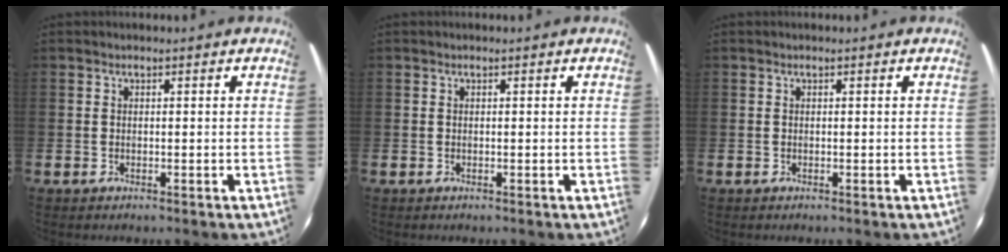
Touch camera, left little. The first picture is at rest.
{"total": 0.0}
{"total": 0.0}